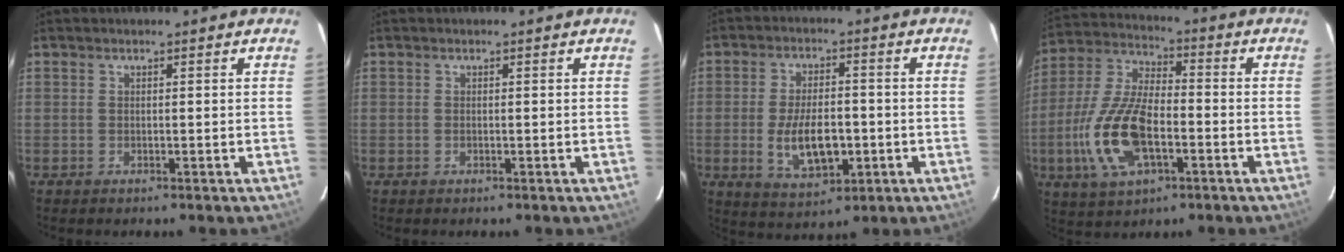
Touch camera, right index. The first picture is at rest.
{"total": 0.0}
{"total": 10.4, "force": [-2.3, 5.0, 8.7], "torque": [-0.171, -0.007, -0.029]}
{"total": 16.1, "force": [-4.9, 7.3, 13.5], "torque": [-0.298, -0.005, -0.089]}